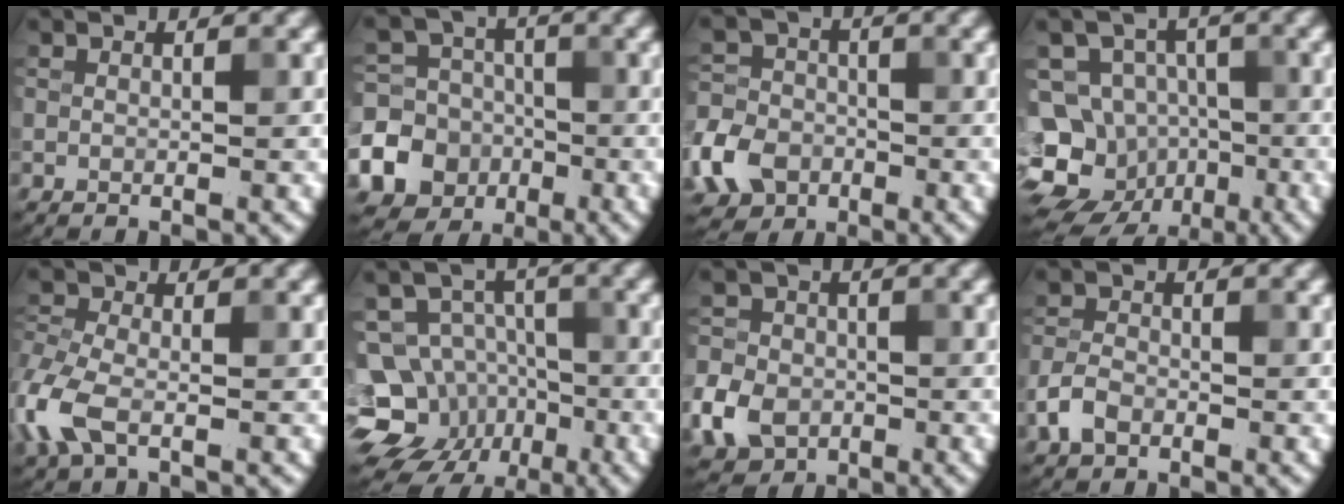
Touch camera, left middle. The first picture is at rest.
{"total": 17.2, "force": [-6.1, 15.8, 3.0], "torque": [-0.097, -0.037, -0.115]}
{"total": 6.1, "force": [-2.7, 4.8, 2.7], "torque": [-0.065, -0.004, -0.062]}
{"total": 13.0, "force": [-6.4, 10.7, 3.7], "torque": [-0.073, -0.009, -0.098]}
{"total": 5.0, "force": [-1.8, 2.8, 3.7], "torque": [-0.104, -0.001, -0.052]}
{"total": 12.3, "force": [-5.4, 10.3, 4.0], "torque": [-0.059, -0.013, -0.100]}
{"total": 5.9, "force": [-2.2, 4.7, 2.7], "torque": [-0.056, -0.006, -0.056]}
{"total": 2.7, "force": [-1.4, 1.7, 1.5], "torque": [-0.029, 0.003, -0.036]}